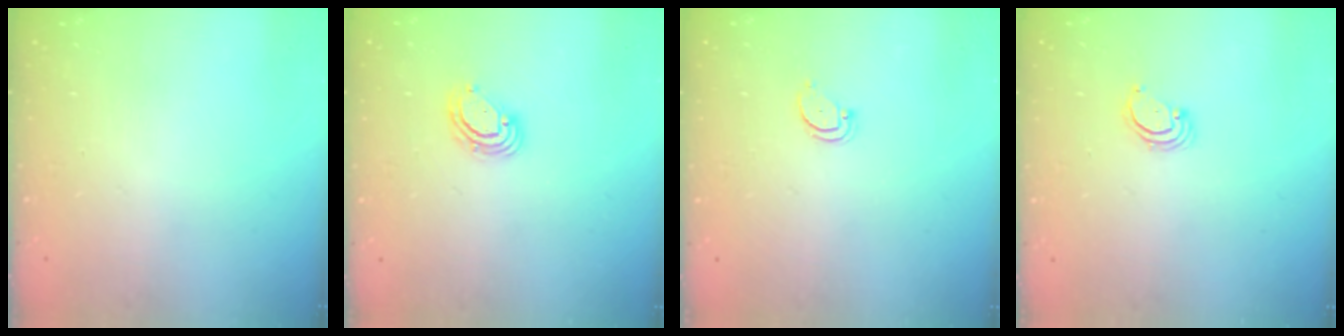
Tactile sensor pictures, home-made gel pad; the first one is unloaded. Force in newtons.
{"total": 4.9, "press": 4.8, "slide": 0.6}
{"total": 2.4, "press": 2.4, "slide": 0.2}
{"total": 2.5, "press": 2.5, "slide": 0.2}